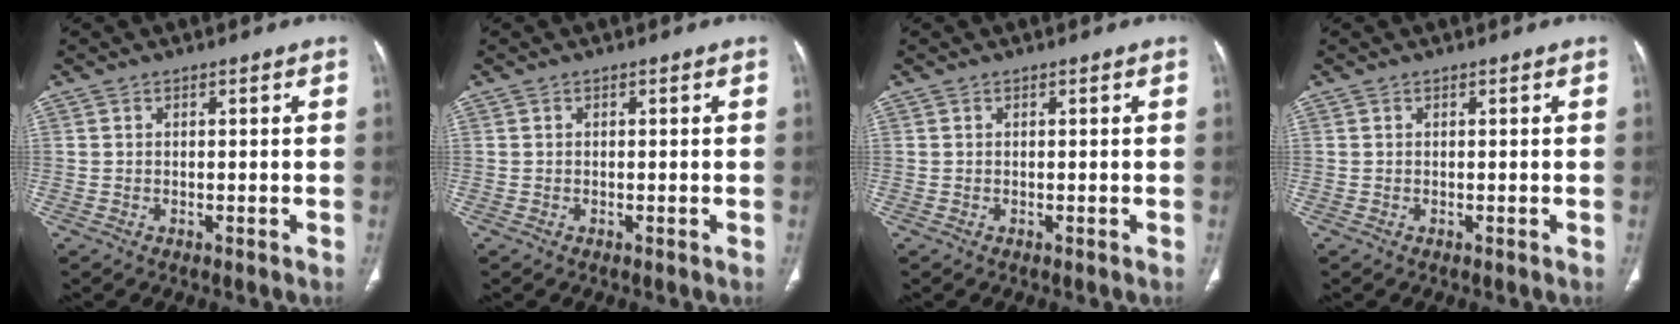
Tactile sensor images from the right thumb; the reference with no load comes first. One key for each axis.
{"total": 0.0}
{"total": 0.0}
{"total": 0.0}